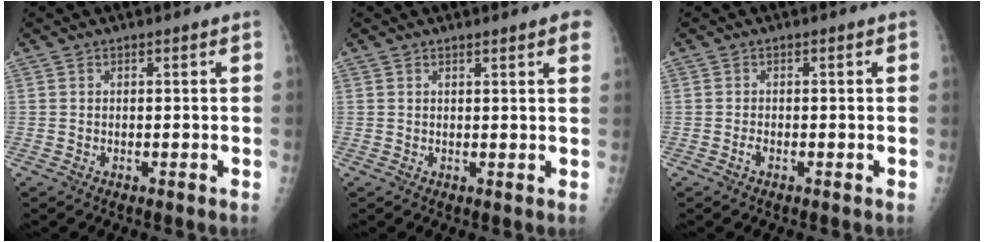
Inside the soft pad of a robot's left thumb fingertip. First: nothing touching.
{"total": 3.8, "force": [2.7, 0.5, 2.6], "torque": [-0.022, -0.002, 0.027]}
{"total": 0.8, "force": [-0.5, 0.3, 0.6], "torque": [-0.013, 0.000, -0.011]}